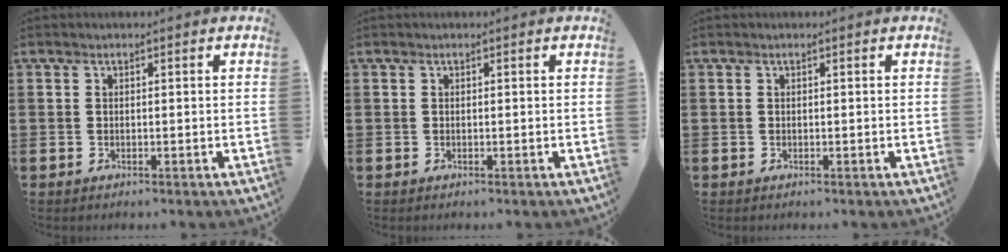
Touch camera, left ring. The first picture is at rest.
{"total": 0.0}
{"total": 0.0}